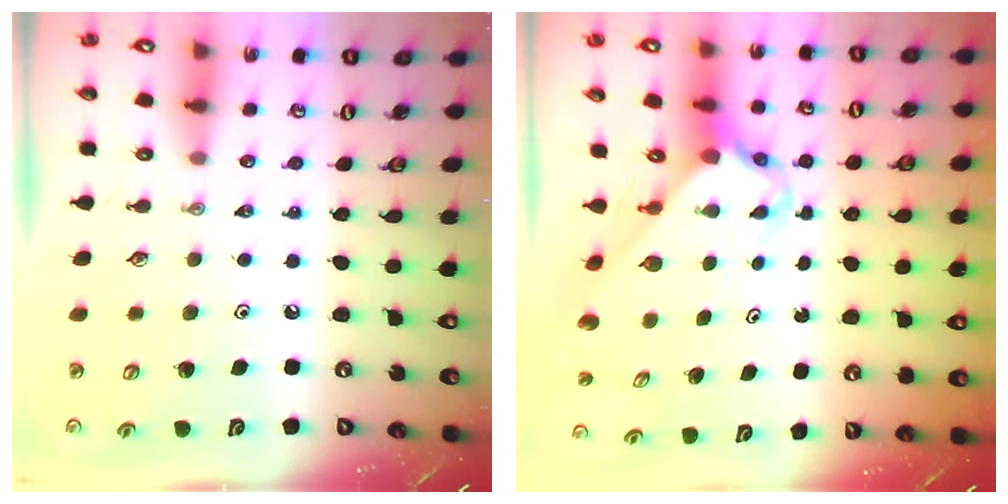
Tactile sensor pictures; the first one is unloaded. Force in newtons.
{"total": 2.8, "press": 2.8, "slide": 0.2}